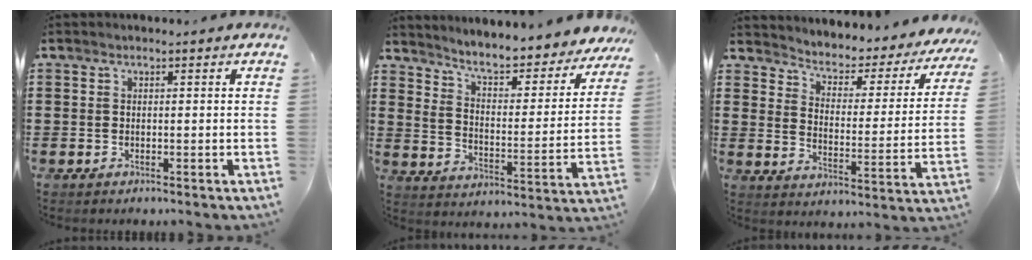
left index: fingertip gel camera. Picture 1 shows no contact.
{"total": 5.6, "force": [5.1, 0.3, 2.3], "torque": [-0.069, -0.042, 0.079]}
{"total": 2.4, "force": [2.2, 0.9, 0.6], "torque": [-0.030, -0.025, 0.023]}